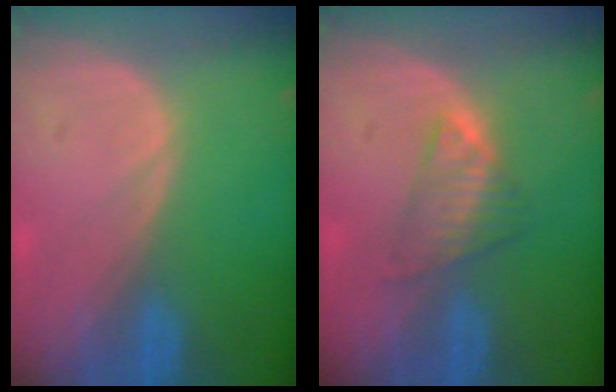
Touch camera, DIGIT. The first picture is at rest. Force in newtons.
{"total": 4.0, "press": 4.0, "slide": 0.6}